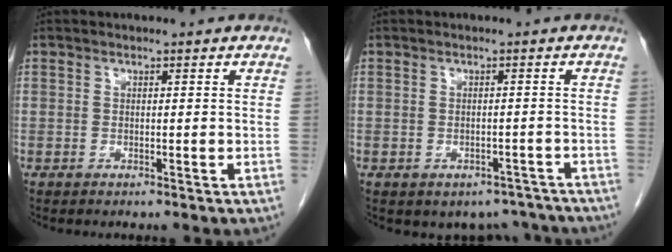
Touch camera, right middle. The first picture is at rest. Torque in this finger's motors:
{"motor_torque": [0.05, -0.04, 0.04, 0.04]}